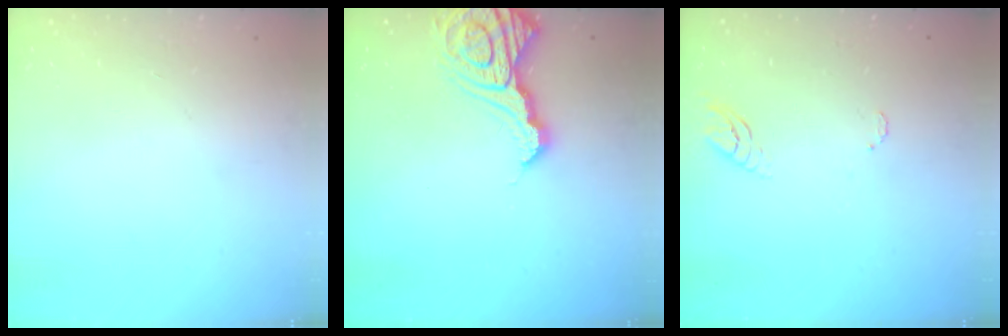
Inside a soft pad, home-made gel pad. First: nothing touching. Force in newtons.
{"total": 13.5, "press": 13.5, "slide": 1.4}
{"total": 4.9, "press": 4.9, "slide": 0.4}